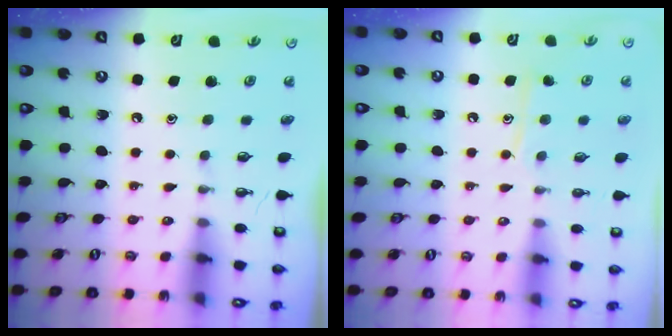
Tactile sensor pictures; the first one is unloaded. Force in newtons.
{"total": 6.9, "press": 6.9, "slide": 0.2}